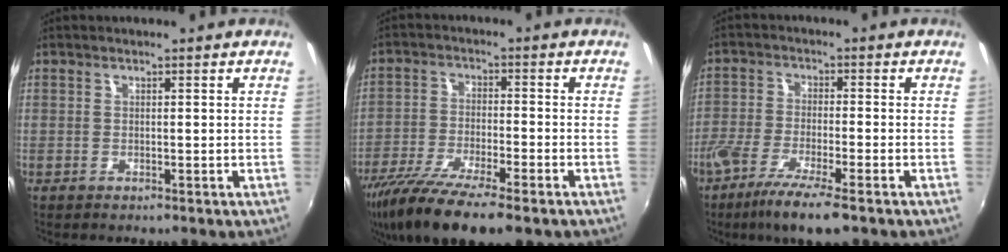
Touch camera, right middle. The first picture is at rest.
{"total": 15.7, "force": [-11.2, 3.4, 10.4], "torque": [-0.212, -0.050, -0.196]}
{"total": 9.8, "force": [-6.5, 1.5, 7.1], "torque": [-0.159, -0.026, -0.124]}